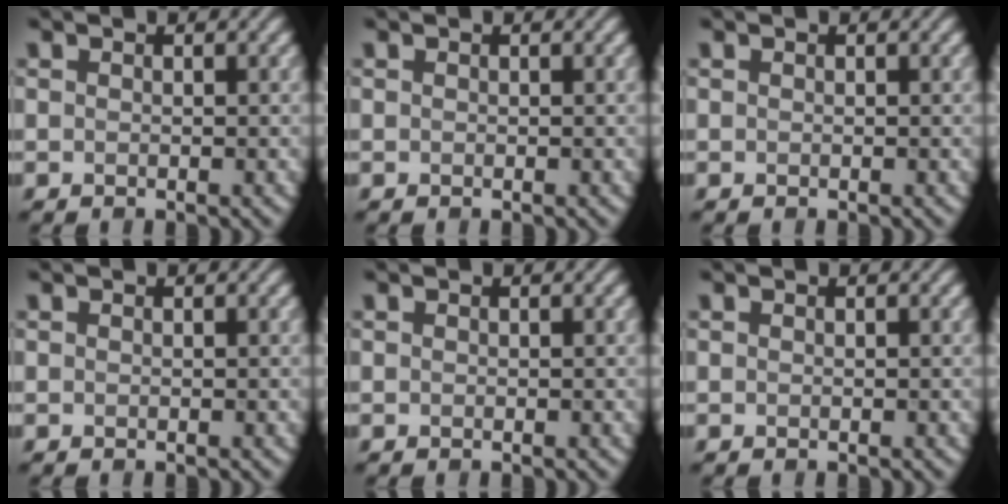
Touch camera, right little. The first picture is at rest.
{"total": 0.0}
{"total": 0.0}
{"total": 0.0}
{"total": 0.0}
{"total": 0.0}